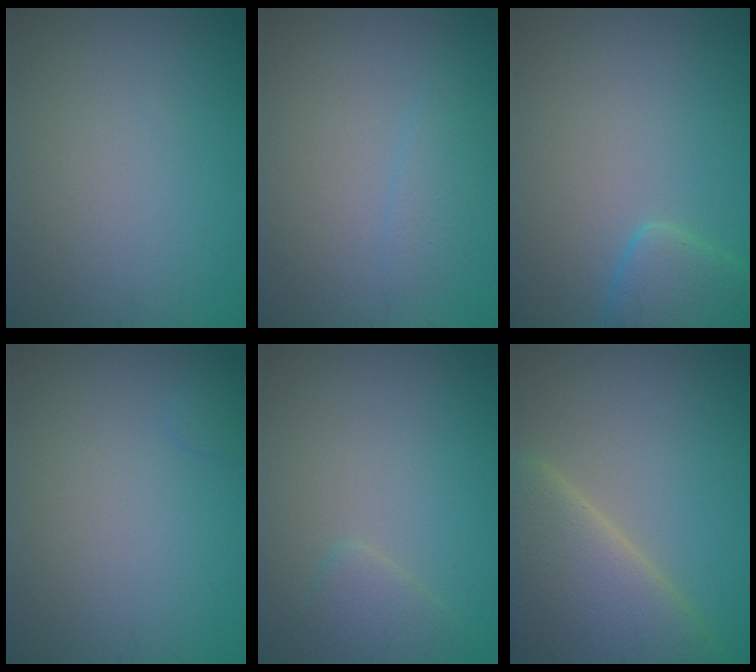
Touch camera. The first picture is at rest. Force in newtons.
{"total": 1.2, "press": 1.2, "slide": 0.1}
{"total": 2.9, "press": 2.9, "slide": 0.1}
{"total": 0.6, "press": 0.6, "slide": 0.0}
{"total": 1.6, "press": 1.6, "slide": 0.2}
{"total": 7.7, "press": 7.7, "slide": 0.7}